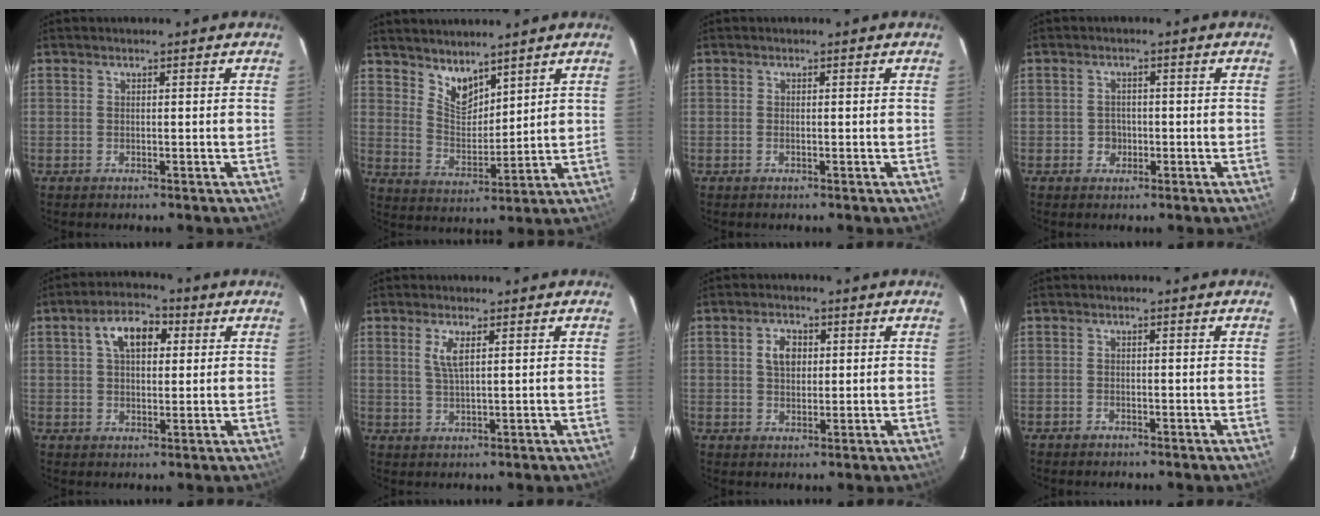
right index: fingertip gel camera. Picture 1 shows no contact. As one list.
[{"total": 6.7, "force": [5.4, 3.0, 2.6], "torque": [-0.036, -0.003, 0.106]}, {"total": 0.0}, {"total": 2.5, "force": [-0.6, 2.4, 0.3], "torque": [-0.006, 0.005, -0.007]}, {"total": 8.0, "force": [2.6, 4.6, 6.0], "torque": [-0.102, 0.027, 0.043]}, {"total": 3.3, "force": [1.4, 0.7, 2.9], "torque": [-0.060, -0.002, 0.027]}, {"total": 4.2, "force": [1.1, 3.0, 2.7], "torque": [-0.046, 0.010, 0.022]}, {"total": 1.0, "force": [-0.9, 0.6, 0.1], "torque": [-0.003, 0.004, -0.014]}]